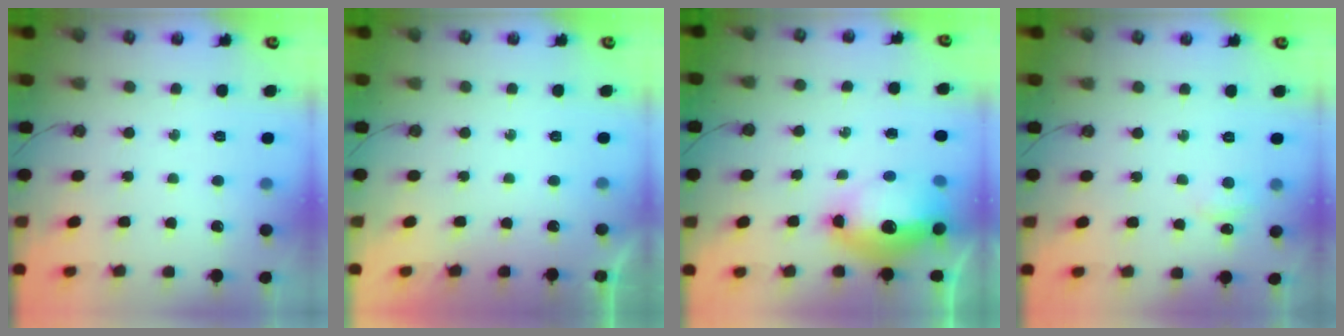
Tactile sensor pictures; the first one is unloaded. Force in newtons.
{"total": 0.0}
{"total": 15.3, "press": 15.2, "slide": 1.6}
{"total": 6.8, "press": 6.7, "slide": 0.9}